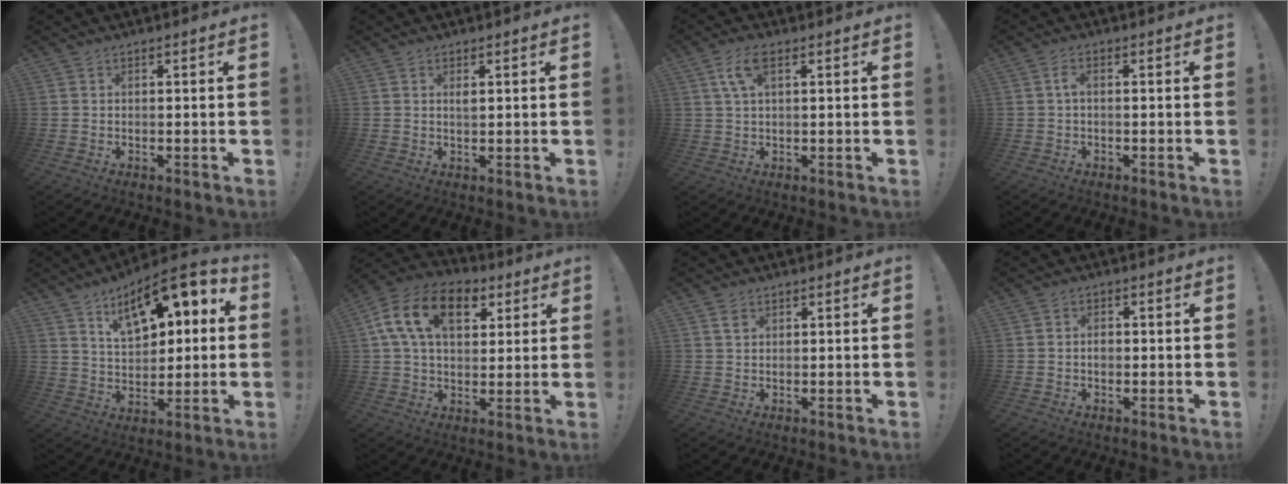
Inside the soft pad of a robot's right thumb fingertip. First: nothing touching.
{"total": 1.3, "force": [0.6, 0.5, 1.1], "torque": [-0.009, -0.003, 0.006]}
{"total": 6.3, "force": [2.5, 2.8, 5.1], "torque": [-0.095, 0.007, 0.046]}
{"total": 2.5, "force": [-0.3, 0.8, 2.4], "torque": [-0.047, 0.009, -0.006]}
{"total": 15.8, "force": [8.3, 7.6, 11.1], "torque": [-0.167, -0.046, 0.142]}
{"total": 17.4, "force": [6.4, 11.1, 11.7], "torque": [-0.193, -0.011, 0.114]}
{"total": 1.8, "force": [1.1, 1.1, 0.9], "torque": [-0.005, -0.005, 0.018]}
{"total": 2.2, "force": [-0.6, 1.8, 1.1], "torque": [-0.011, 0.003, -0.013]}